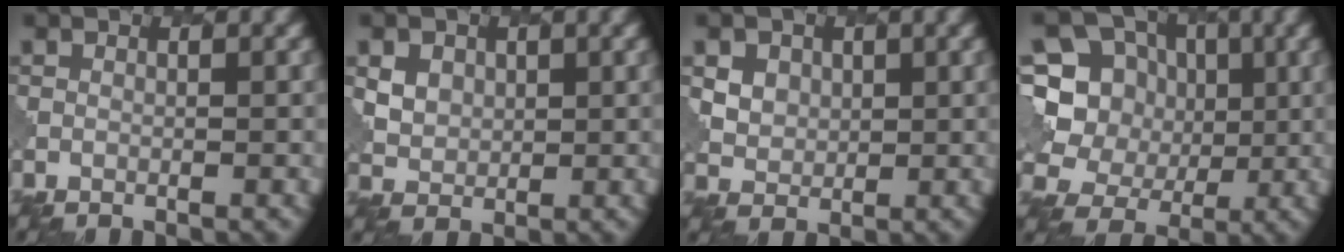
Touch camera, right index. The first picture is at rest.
{"total": 4.6, "force": [2.3, 3.6, 1.9], "torque": [-0.046, 0.013, 0.037]}
{"total": 5.6, "force": [2.9, 4.2, 2.2], "torque": [-0.054, 0.013, 0.044]}
{"total": 10.0, "force": [2.1, 8.9, 3.8], "torque": [-0.110, 0.028, 0.010]}